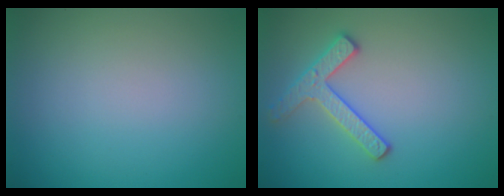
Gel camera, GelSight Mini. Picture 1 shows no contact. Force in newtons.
{"total": 2.5, "press": 2.5, "slide": 0.4}